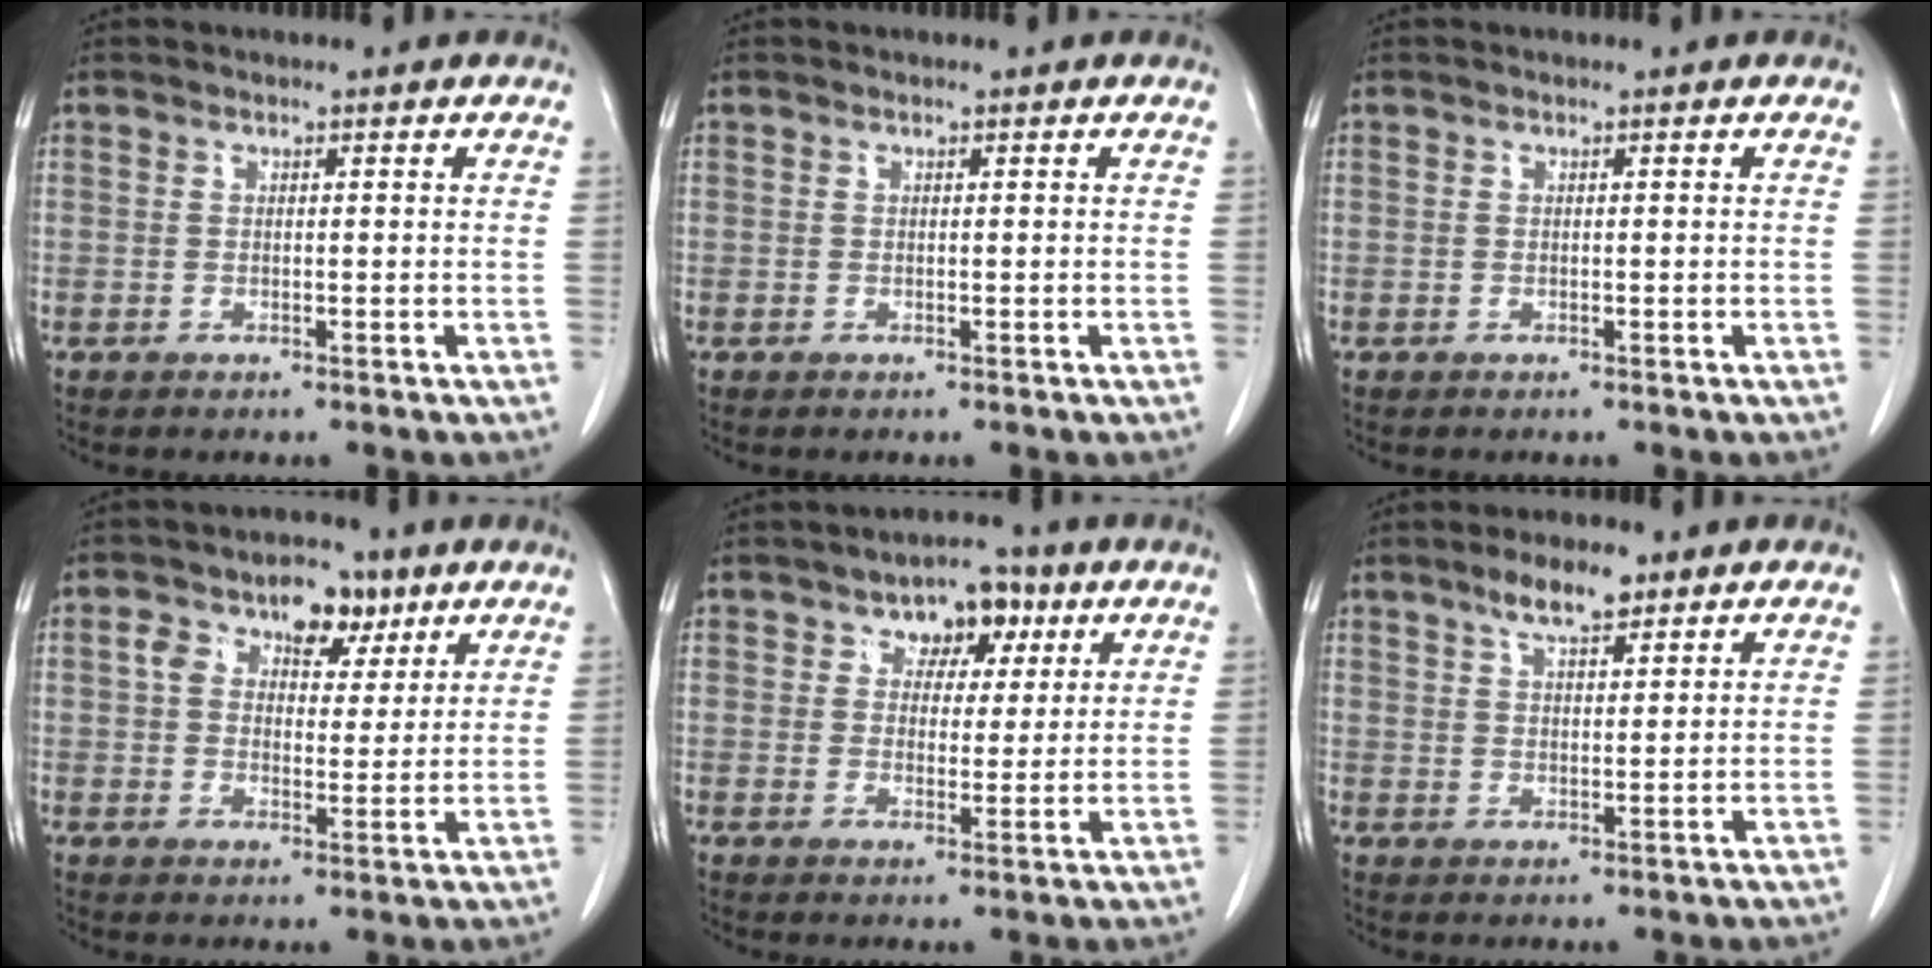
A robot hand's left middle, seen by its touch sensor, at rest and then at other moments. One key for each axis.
{"total": 0.0}
{"total": 0.0}
{"total": 8.6, "fx": 4.1, "fy": 5.3, "fz": 5.4, "tx": -0.082, "ty": 0.025, "tz": 0.063}
{"total": 6.4, "fx": 3.2, "fy": 4.0, "fz": 3.7, "tx": -0.046, "ty": 0.017, "tz": 0.046}
{"total": 5.3, "fx": 3.7, "fy": 1.5, "fz": 3.4, "tx": -0.066, "ty": 0.006, "tz": 0.064}